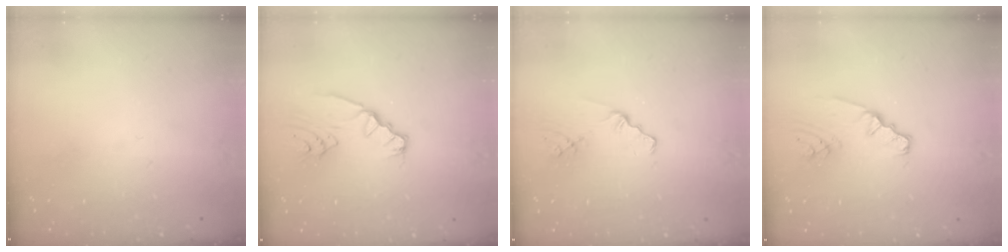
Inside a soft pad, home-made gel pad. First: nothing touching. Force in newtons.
{"total": 4.0, "press": 3.9, "slide": 0.5}
{"total": 1.1, "press": 1.1, "slide": 0.2}
{"total": 2.2, "press": 2.1, "slide": 0.5}